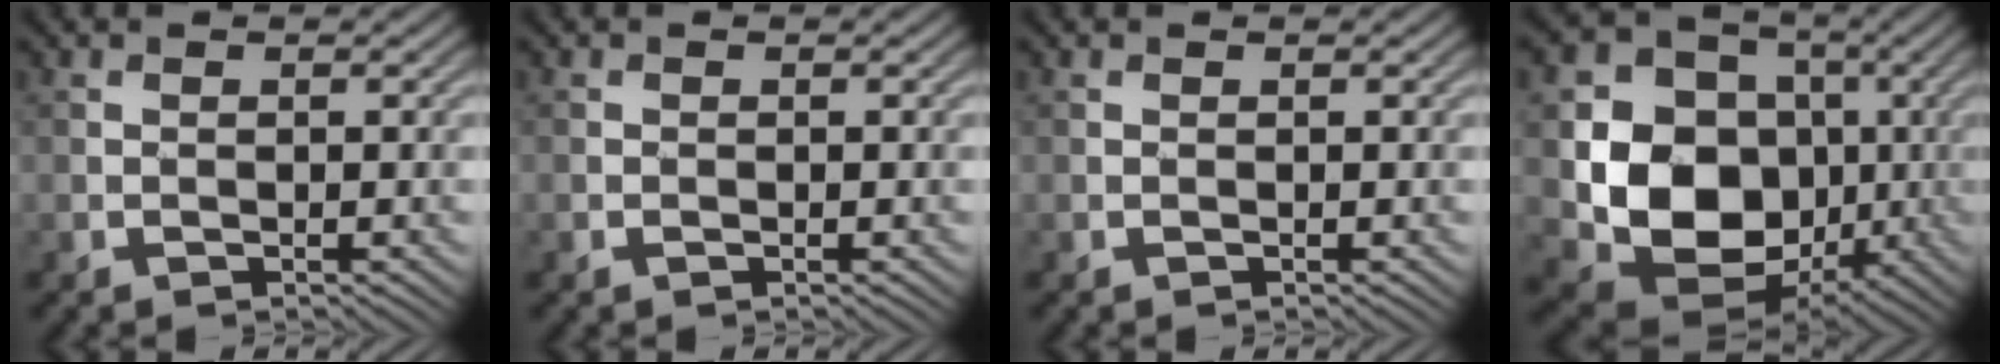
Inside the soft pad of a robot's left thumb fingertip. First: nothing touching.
{"total": 0.5, "force": [-0.2, 0.4, 0.3], "torque": [-0.004, -0.003, -0.003]}
{"total": 0.0}
{"total": 13.7, "force": [-1.4, 11.4, 7.6], "torque": [-0.160, -0.021, -0.031]}